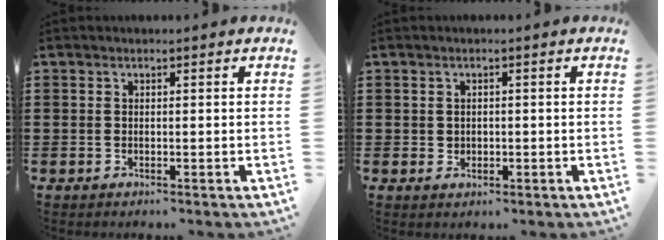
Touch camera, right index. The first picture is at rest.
{"total": 1.1, "force": [0.2, 1.0, 0.3], "torque": [-0.008, 0.008, 0.002]}